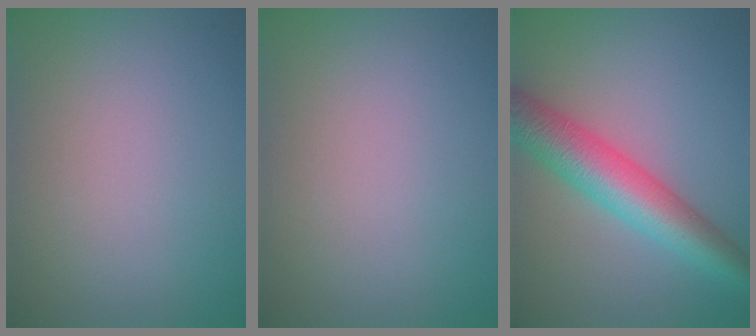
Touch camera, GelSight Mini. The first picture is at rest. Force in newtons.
{"total": 0.0}
{"total": 6.7, "press": 6.7, "slide": 0.3}